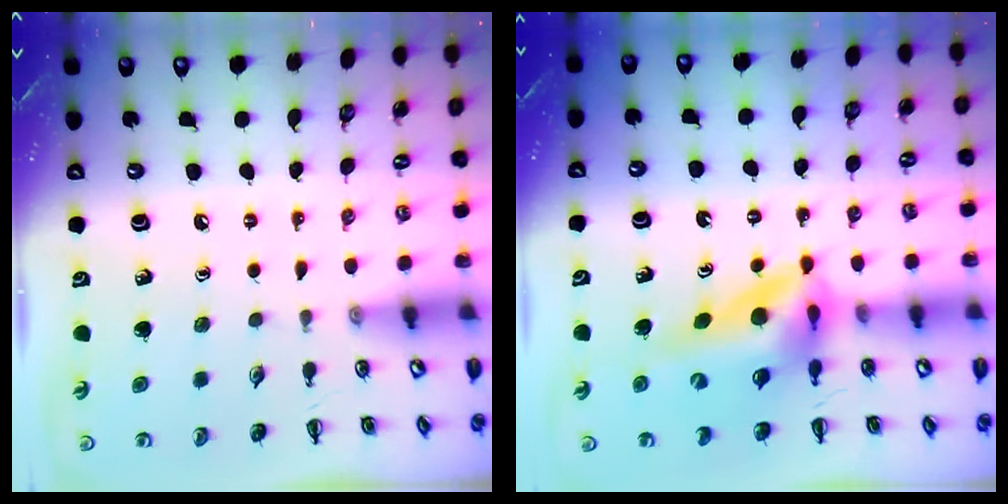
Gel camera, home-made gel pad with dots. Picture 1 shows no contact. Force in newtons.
{"total": 11.2, "press": 10.6, "slide": 3.5}